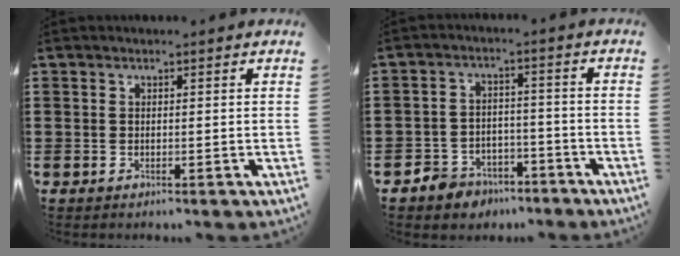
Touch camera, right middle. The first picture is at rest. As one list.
[{"total": 4.4, "force": [-4.1, 1.8, 0.2], "torque": [-0.019, 0.009, -0.086]}]